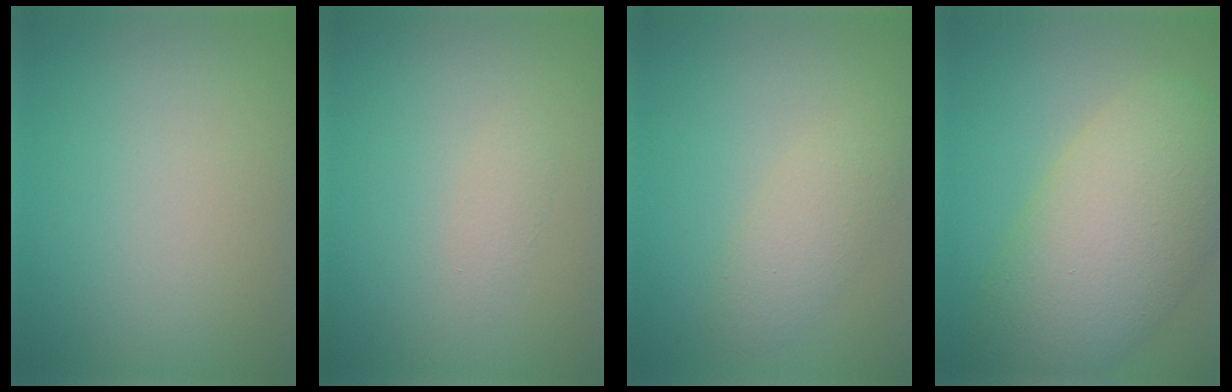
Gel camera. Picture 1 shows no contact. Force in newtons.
{"total": 0.9, "press": 0.9, "slide": 0.0}
{"total": 2.5, "press": 2.5, "slide": 0.1}
{"total": 10.1, "press": 10.0, "slide": 0.7}